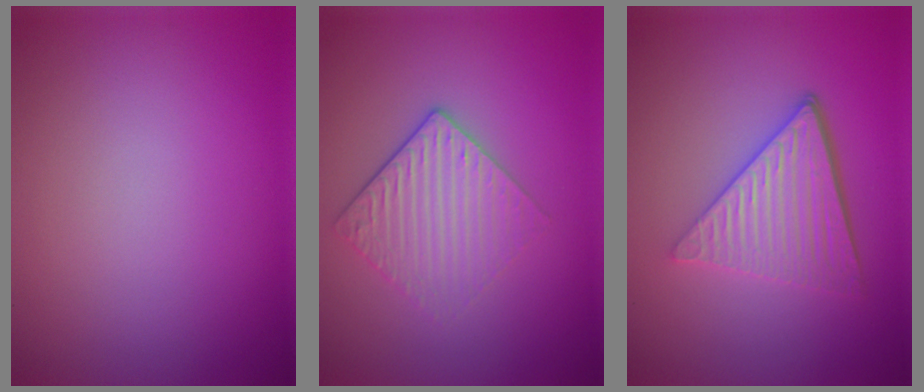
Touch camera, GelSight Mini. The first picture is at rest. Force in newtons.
{"total": 3.1, "press": 2.7, "slide": 1.7}
{"total": 5.5, "press": 3.9, "slide": 3.9}